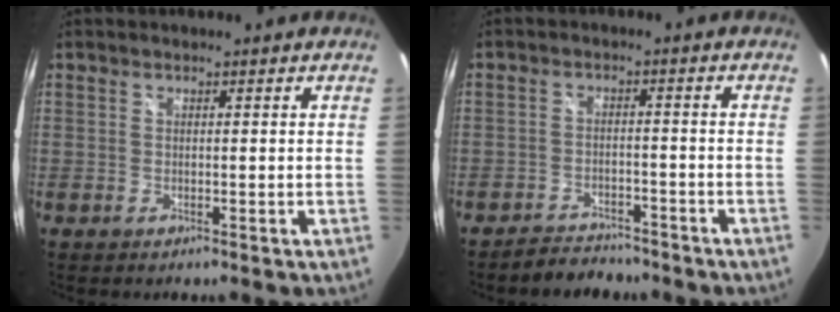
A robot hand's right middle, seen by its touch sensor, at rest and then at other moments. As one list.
[{"total": 4.6, "force": [-4.4, 1.4, 0.2], "torque": [-0.020, 0.008, -0.069]}]